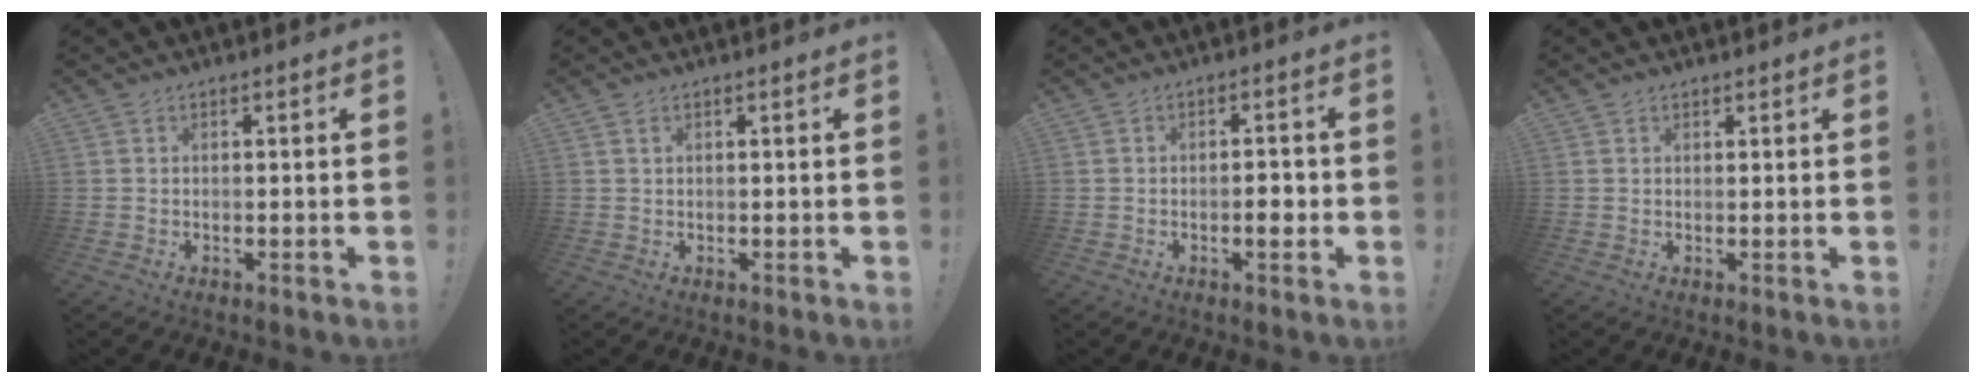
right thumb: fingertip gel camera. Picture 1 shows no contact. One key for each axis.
{"total": 0.8, "fx": 0.5, "fy": 0.4, "fz": 0.4, "tx": -0.002, "ty": -0.002, "tz": 0.008}
{"total": 3.7, "fx": -1.1, "fy": 1.7, "fz": 3.2, "tx": -0.037, "ty": 0.001, "tz": -0.023}
{"total": 1.0, "fx": 0.9, "fy": 0.4, "fz": 0.0, "tx": 0.008, "ty": -0.005, "tz": 0.017}